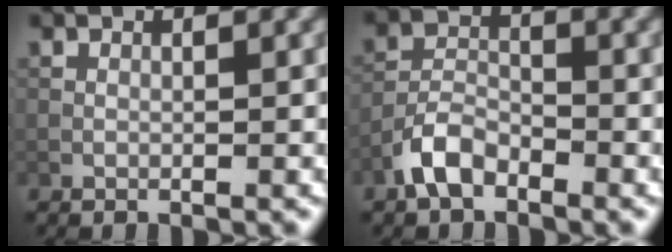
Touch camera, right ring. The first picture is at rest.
{"total": 3.7, "force": [-2.5, 1.8, 2.0], "torque": [-0.038, 0.008, -0.057]}